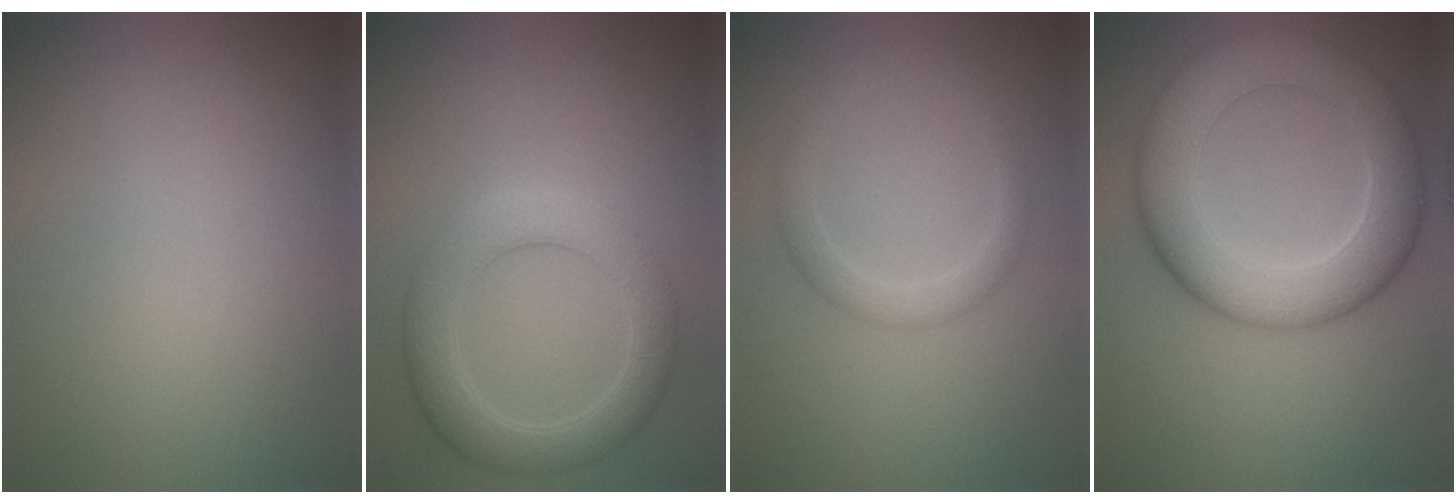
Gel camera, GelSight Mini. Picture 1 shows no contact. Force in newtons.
{"total": 4.9, "press": 4.9, "slide": 0.4}
{"total": 2.0, "press": 2.0, "slide": 0.1}
{"total": 8.6, "press": 8.5, "slide": 0.5}